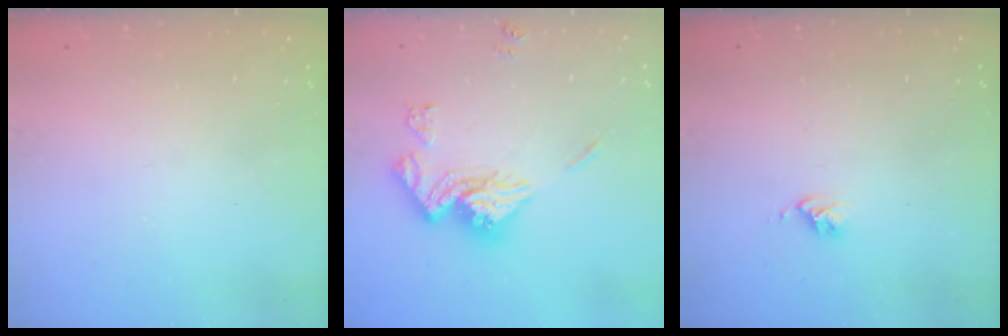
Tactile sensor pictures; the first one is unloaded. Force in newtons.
{"total": 15.2, "press": 15.2, "slide": 1.5}
{"total": 2.7, "press": 2.6, "slide": 0.4}